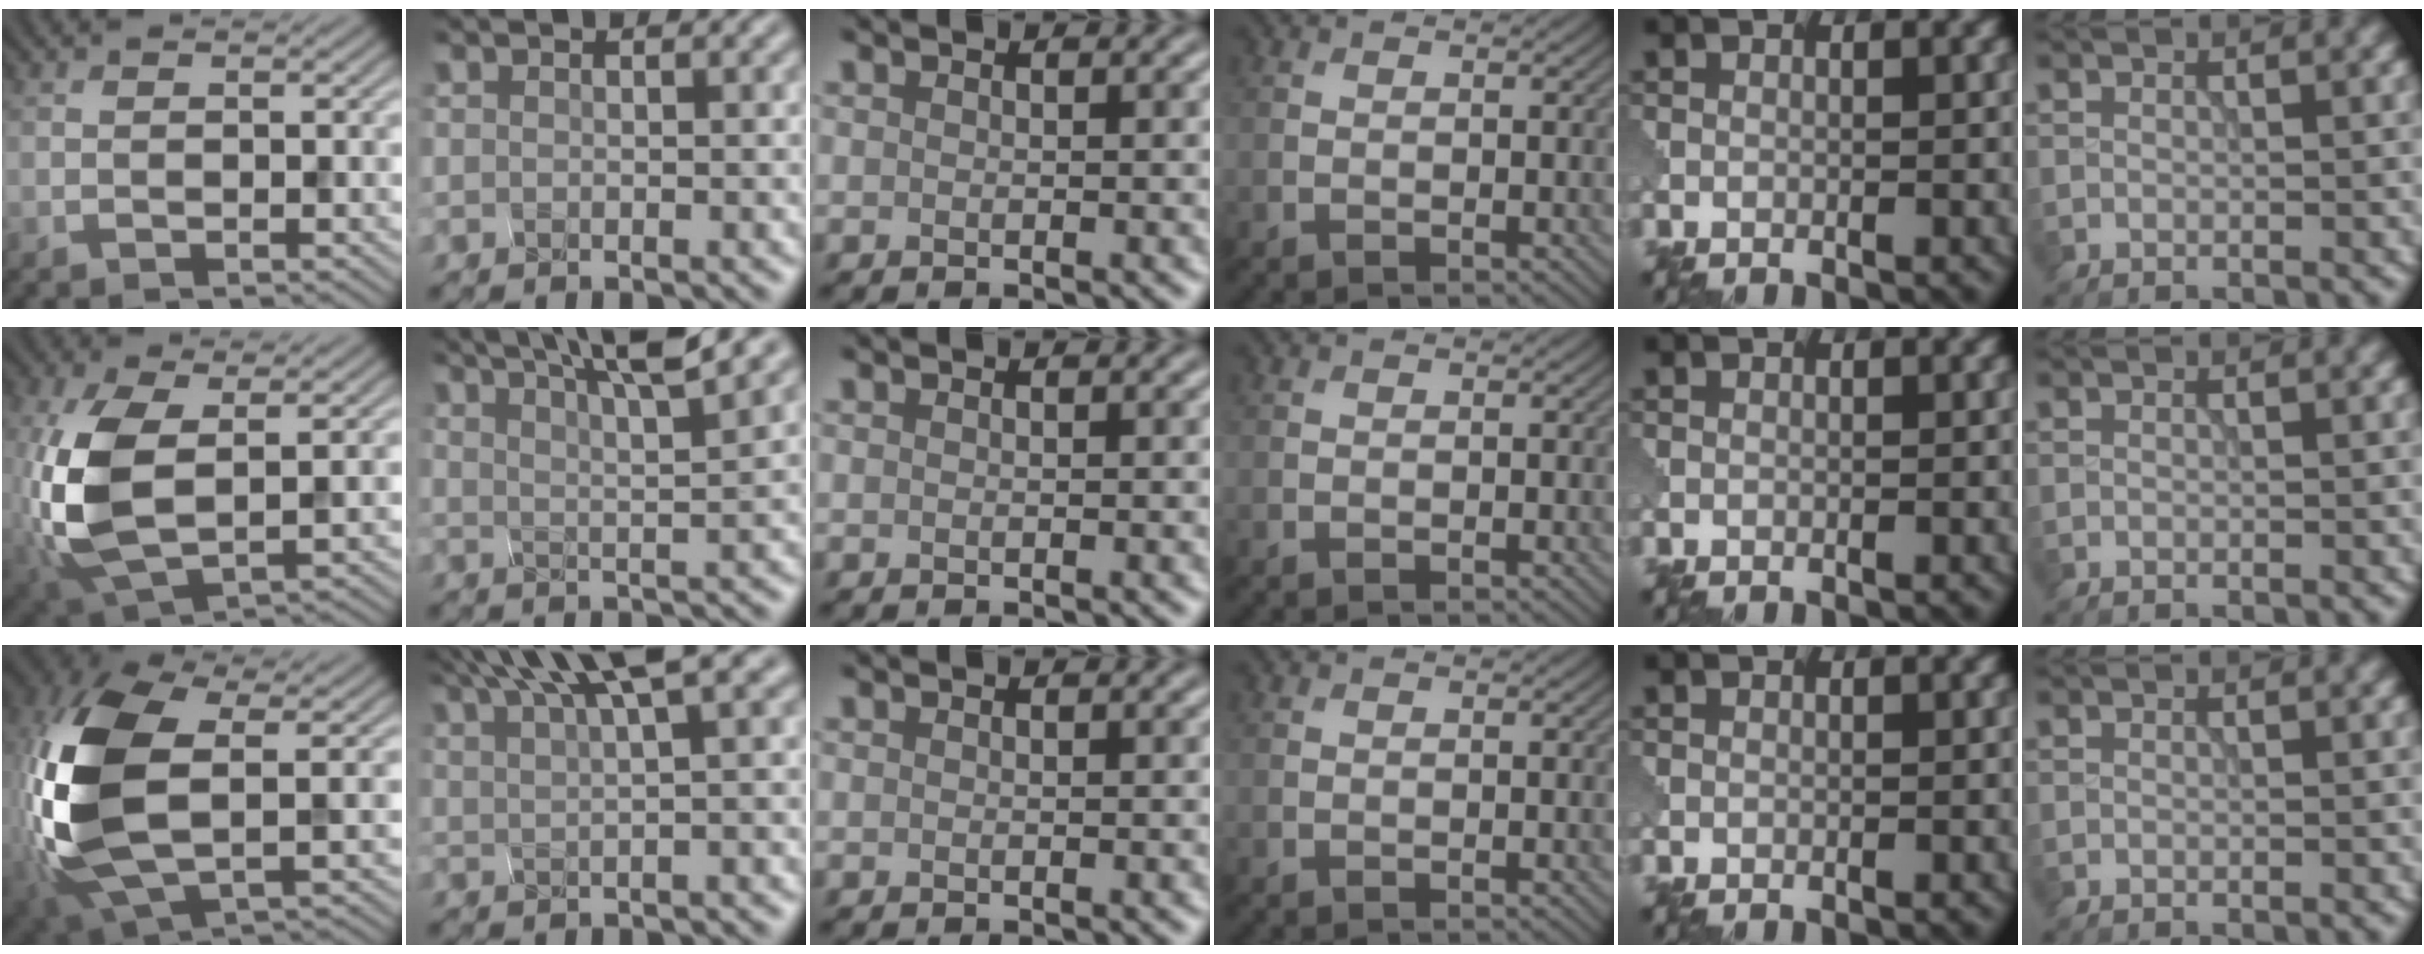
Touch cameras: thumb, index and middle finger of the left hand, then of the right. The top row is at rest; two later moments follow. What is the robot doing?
{"motion": "squeeze", "object": "clothespin"}